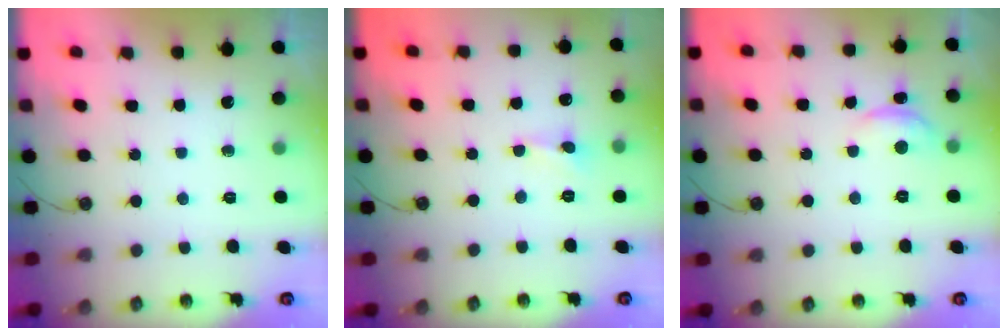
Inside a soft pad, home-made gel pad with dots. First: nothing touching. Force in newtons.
{"total": 0.8, "press": 0.8, "slide": 0.2}
{"total": 1.1, "press": 0.9, "slide": 0.7}